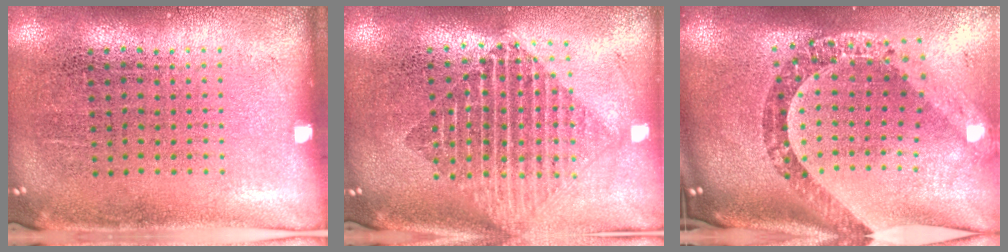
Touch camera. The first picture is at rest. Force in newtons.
{"total": 1.9, "press": 1.6, "slide": 1.0}
{"total": 2.8, "press": 2.1, "slide": 1.8}